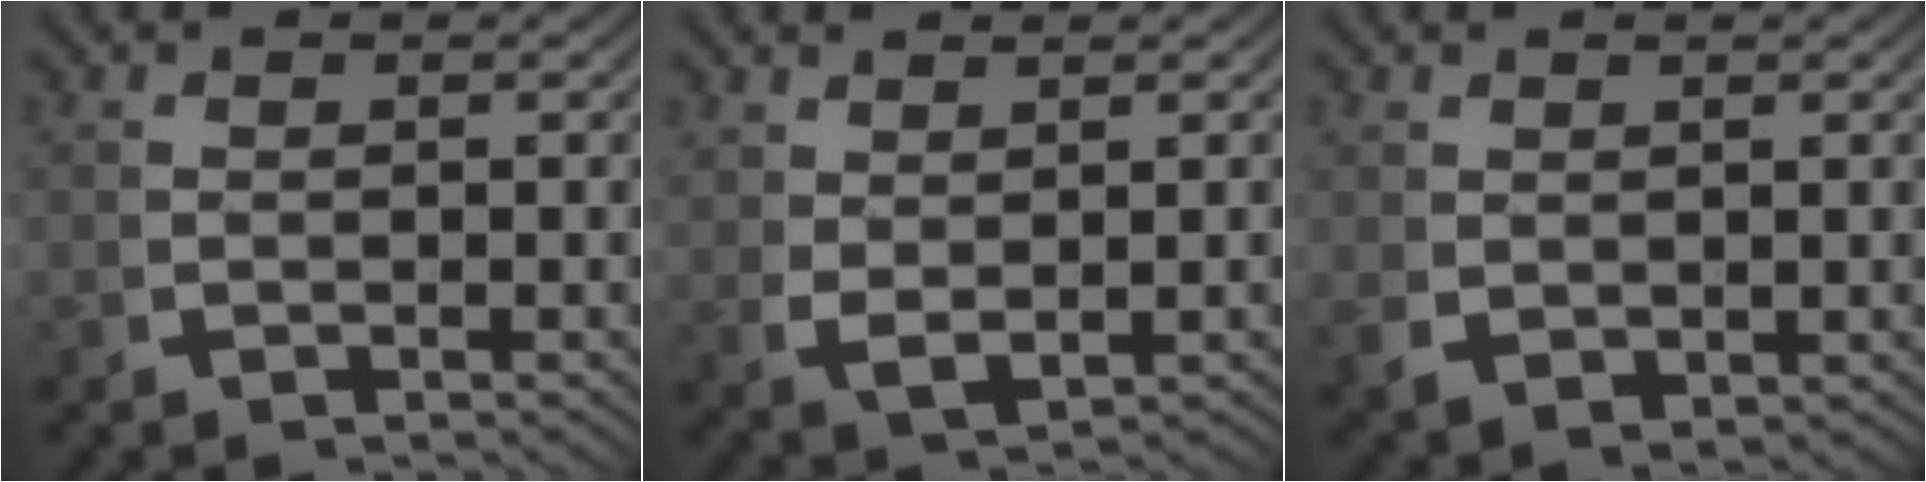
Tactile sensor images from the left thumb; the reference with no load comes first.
{"total": 2.6, "force": [1.0, 1.5, 2.0], "torque": [-0.049, -0.013, 0.036]}
{"total": 1.9, "force": [0.6, 1.4, 1.1], "torque": [-0.027, -0.008, 0.027]}